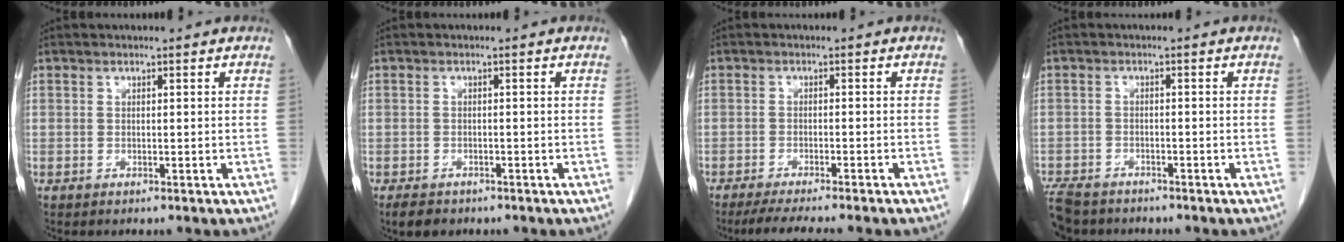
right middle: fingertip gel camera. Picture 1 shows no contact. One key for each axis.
{"total": 3.0, "fx": -2.2, "fy": 1.7, "fz": 1.0, "tx": -0.017, "ty": -0.001, "tz": -0.032}
{"total": 7.5, "fx": -6.3, "fy": -0.3, "fz": 4.1, "tx": -0.050, "ty": -0.014, "tz": -0.094}
{"total": 7.3, "fx": -6.1, "fy": 3.2, "fz": 2.4, "tx": -0.053, "ty": -0.013, "tz": -0.102}